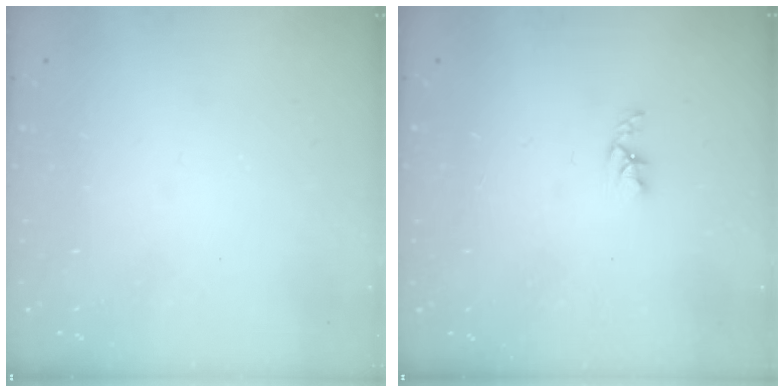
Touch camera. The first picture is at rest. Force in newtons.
{"total": 2.7, "press": 2.7, "slide": 0.5}